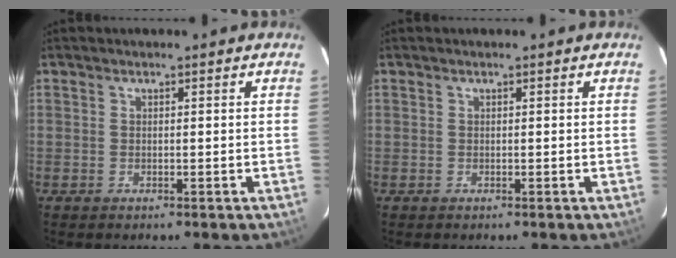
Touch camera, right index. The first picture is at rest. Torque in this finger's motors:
{"motor_torque": [-0.02, -0.02, 0.02, 0.00]}